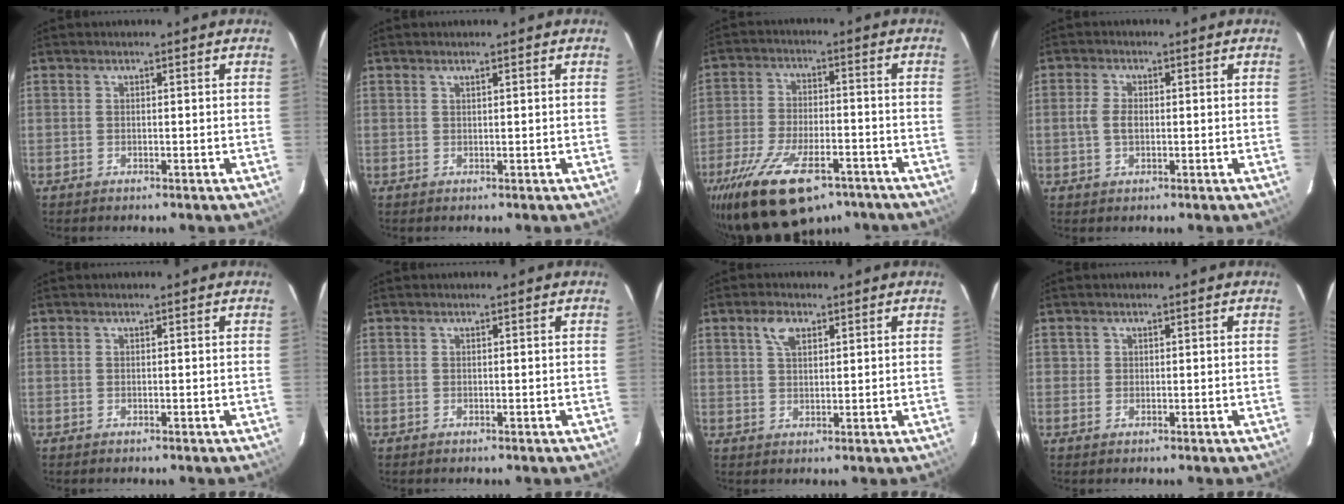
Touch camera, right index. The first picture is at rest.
{"total": 0.5, "force": [0.4, -0.1, 0.3], "torque": [-0.005, 0.002, 0.008]}
{"total": 19.9, "force": [-13.3, 8.6, 12.1], "torque": [-0.246, -0.036, -0.215]}
{"total": 3.3, "force": [-0.3, 2.0, 2.6], "torque": [-0.056, 0.007, -0.004]}
{"total": 0.0}
{"total": 0.0}
{"total": 3.9, "force": [2.0, 2.2, 2.5], "torque": [-0.046, 0.010, 0.036]}
{"total": 0.8, "force": [0.1, 0.8, 0.0], "torque": [0.004, 0.003, 0.000]}